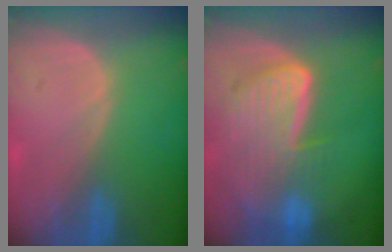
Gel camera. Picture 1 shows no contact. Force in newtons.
{"total": 9.1, "press": 7.9, "slide": 4.3}